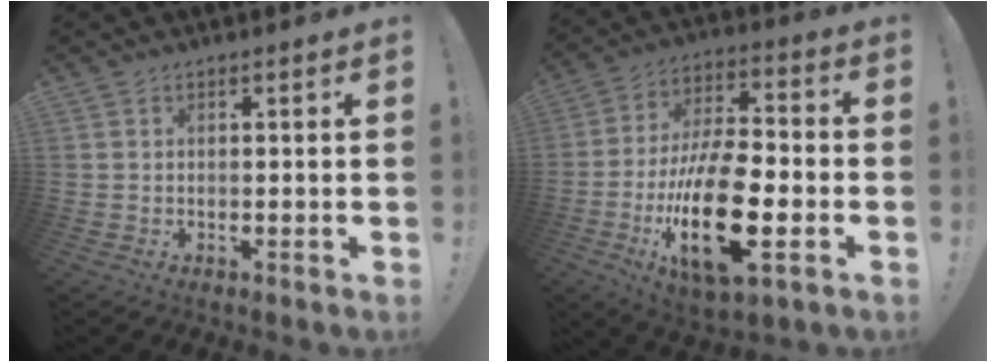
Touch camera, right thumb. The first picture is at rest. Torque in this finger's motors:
{"motor_torque": [2.56, 2.44, 1.78, -0.99, 0.76]}